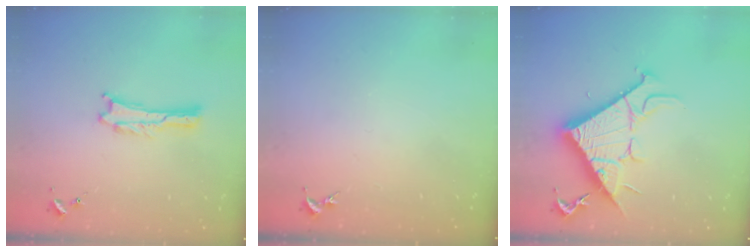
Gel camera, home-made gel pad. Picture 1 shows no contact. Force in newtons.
{"total": 0.0}
{"total": 13.0, "press": 13.0, "slide": 0.2}